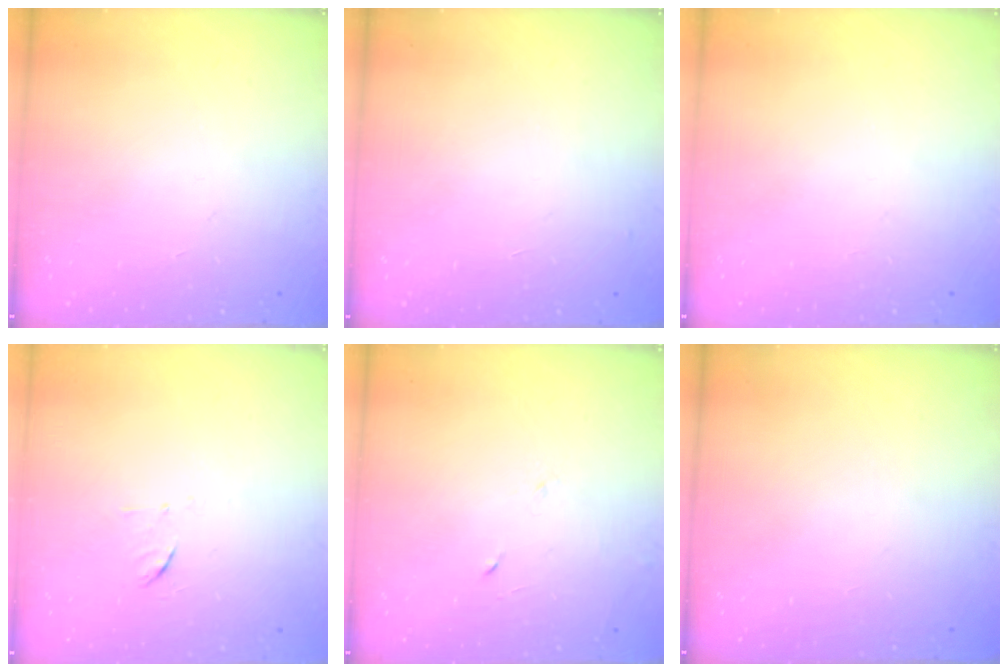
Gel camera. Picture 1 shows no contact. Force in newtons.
{"total": 2.9, "press": 2.9, "slide": 0.1}
{"total": 0.0}
{"total": 6.0, "press": 6.0, "slide": 0.4}
{"total": 3.8, "press": 3.7, "slide": 0.9}
{"total": 0.0}